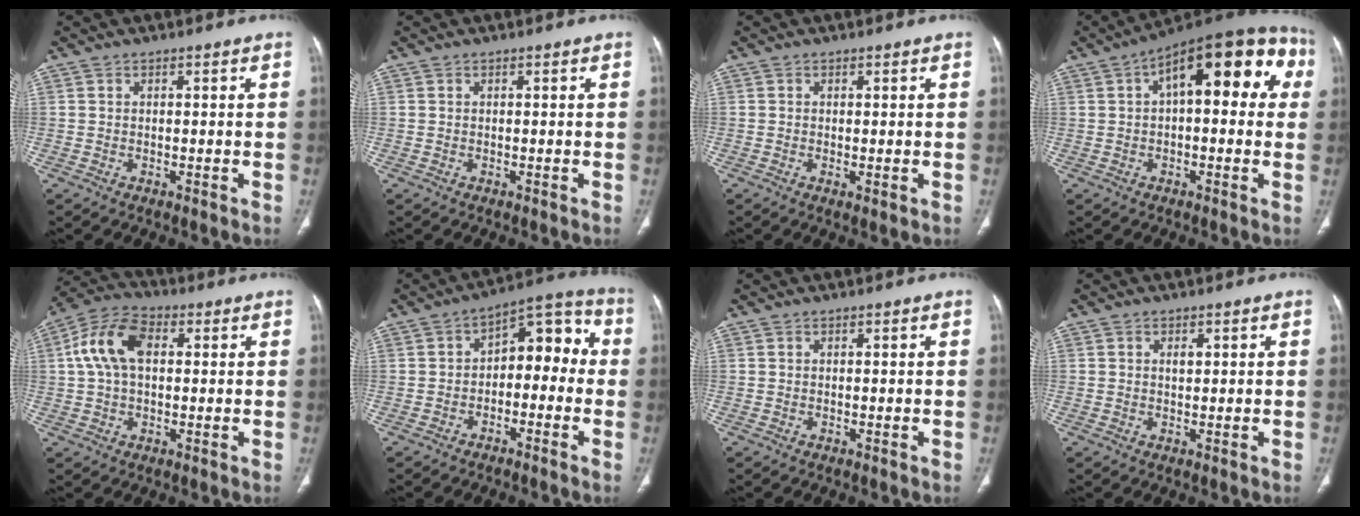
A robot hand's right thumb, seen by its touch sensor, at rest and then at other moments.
{"total": 0.0}
{"total": 1.1, "force": [-0.2, 0.4, 1.0], "torque": [-0.023, -0.005, -0.002]}
{"total": 19.9, "force": [5.0, 9.0, 17.0], "torque": [-0.197, 0.040, 0.057]}
{"total": 10.9, "force": [1.9, 6.7, 8.3], "torque": [-0.166, 0.027, 0.031]}
{"total": 10.6, "force": [-1.1, 6.6, 8.1], "torque": [-0.067, 0.055, -0.030]}
{"total": 0.0}
{"total": 1.4, "force": [0.4, 0.9, 1.0], "torque": [-0.012, -0.001, 0.007]}